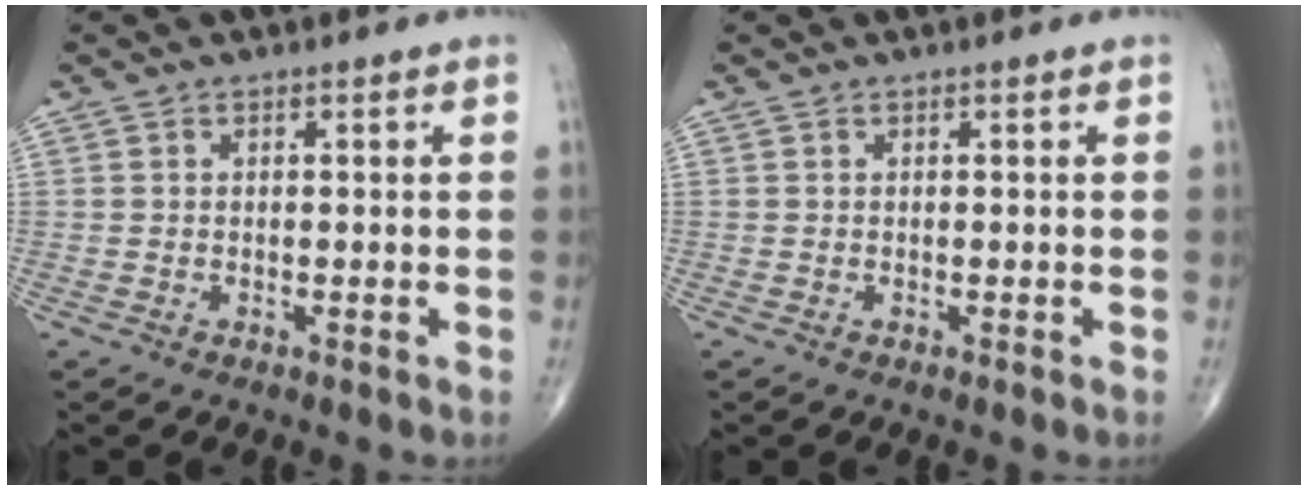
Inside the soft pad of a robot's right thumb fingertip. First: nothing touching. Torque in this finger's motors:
{"motor_torque": [0.00, 0.00, 0.00, 0.00, 0.01]}